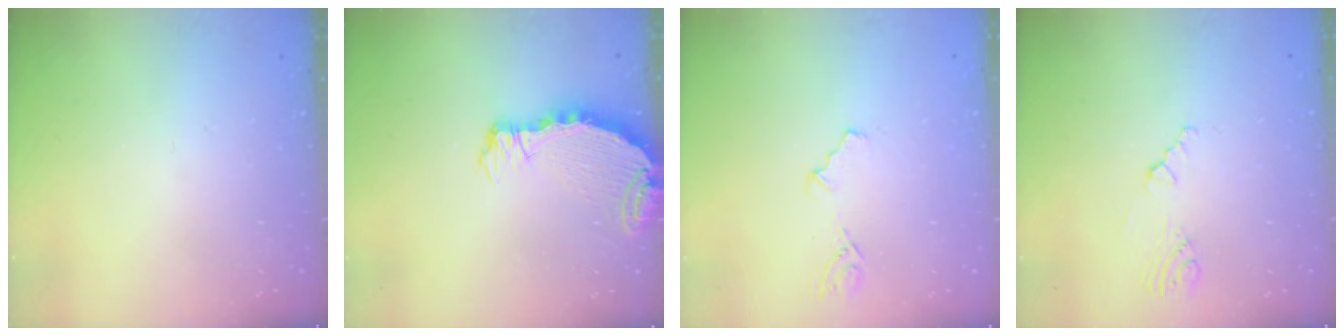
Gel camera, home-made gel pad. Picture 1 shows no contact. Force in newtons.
{"total": 6.7, "press": 6.6, "slide": 0.8}
{"total": 3.9, "press": 3.7, "slide": 1.1}
{"total": 1.0, "press": 0.9, "slide": 0.4}